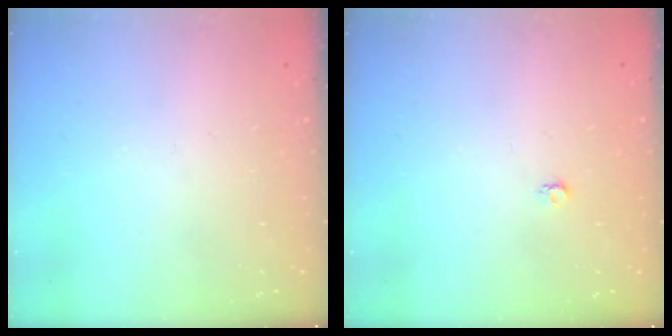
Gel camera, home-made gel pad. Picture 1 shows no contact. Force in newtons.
{"total": 2.6, "press": 2.6, "slide": 0.4}